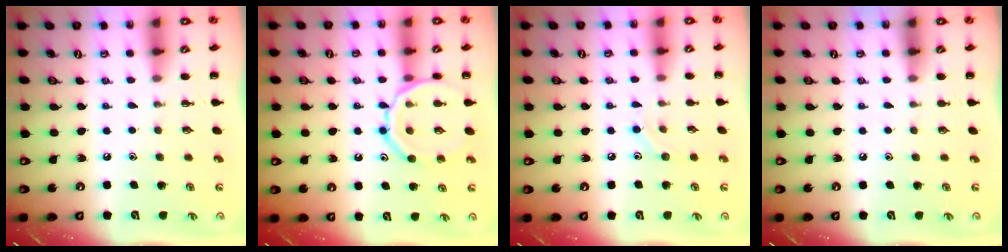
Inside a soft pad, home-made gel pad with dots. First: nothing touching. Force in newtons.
{"total": 14.4, "press": 14.3, "slide": 1.7}
{"total": 6.7, "press": 6.6, "slide": 1.1}
{"total": 0.0}